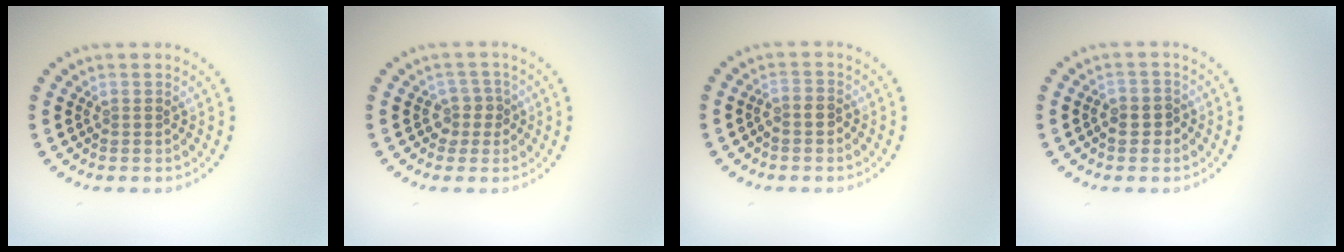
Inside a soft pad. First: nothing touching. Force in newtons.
{"total": 1.9, "press": 1.5, "slide": 1.1}
{"total": 1.2, "press": 0.9, "slide": 0.7}
{"total": 1.6, "press": 1.4, "slide": 0.8}